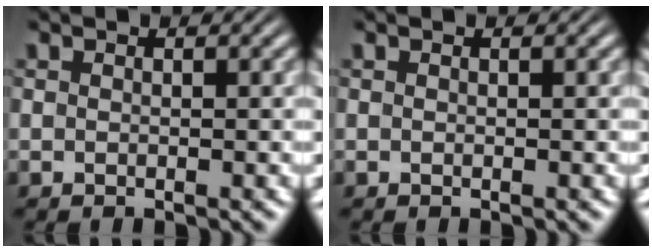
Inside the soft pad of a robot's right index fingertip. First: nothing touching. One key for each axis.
{"total": 0.0}